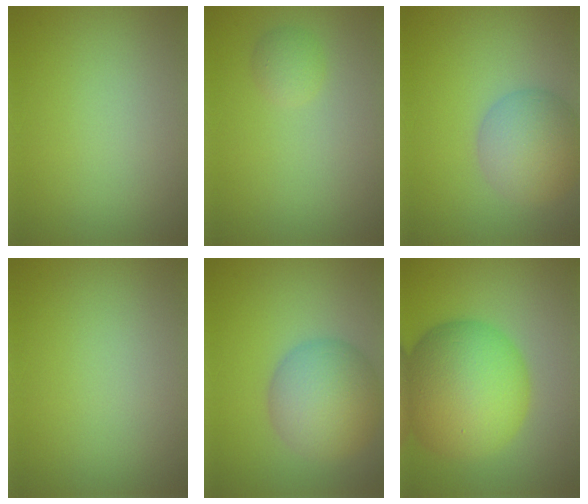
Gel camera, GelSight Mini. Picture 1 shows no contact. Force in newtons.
{"total": 1.3, "press": 1.3, "slide": 0.1}
{"total": 5.3, "press": 5.3, "slide": 0.3}
{"total": 0.0}
{"total": 6.6, "press": 6.5, "slide": 0.3}
{"total": 11.1, "press": 11.0, "slide": 0.3}